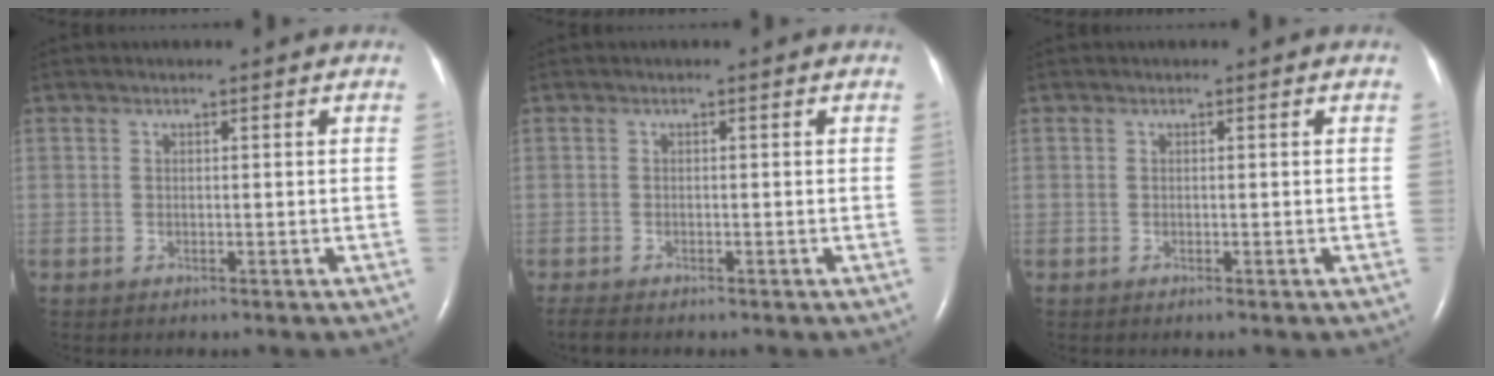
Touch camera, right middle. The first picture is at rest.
{"total": 1.7, "force": [-1.5, 0.3, 0.8], "torque": [-0.023, -0.007, -0.023]}
{"total": 0.0}